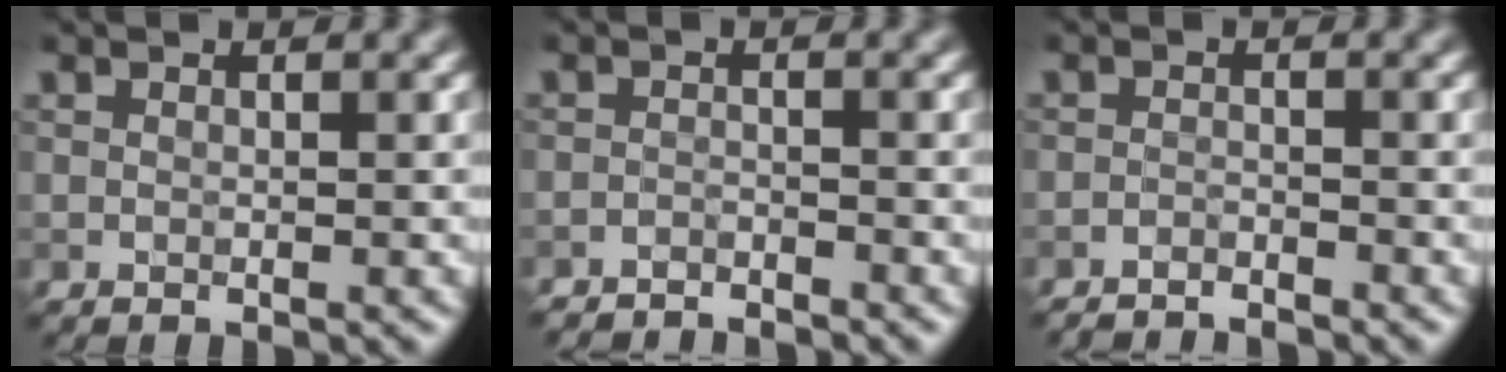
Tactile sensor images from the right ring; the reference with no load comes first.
{"total": 2.6, "force": [-2.6, 0.3, 0.3], "torque": [-0.002, -0.008, -0.046]}
{"total": 2.1, "force": [-2.1, 0.2, 0.4], "torque": [-0.001, -0.004, -0.038]}